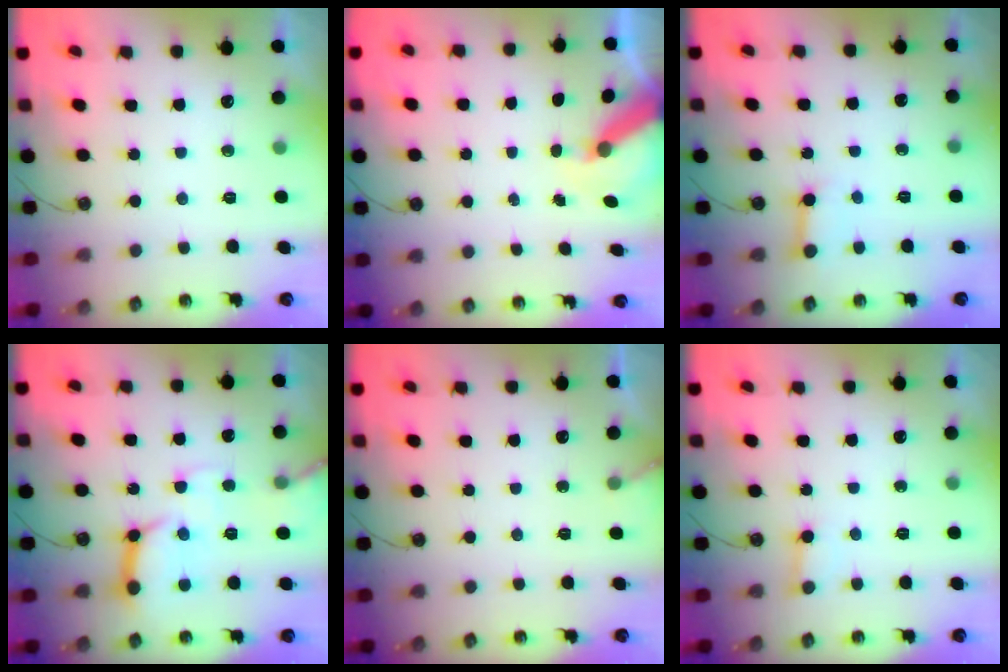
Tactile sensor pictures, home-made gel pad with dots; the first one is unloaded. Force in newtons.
{"total": 8.1, "press": 8.1, "slide": 0.8}
{"total": 4.8, "press": 4.8, "slide": 0.6}
{"total": 14.3, "press": 14.2, "slide": 1.5}
{"total": 3.1, "press": 3.1, "slide": 0.2}
{"total": 3.7, "press": 3.7, "slide": 0.3}